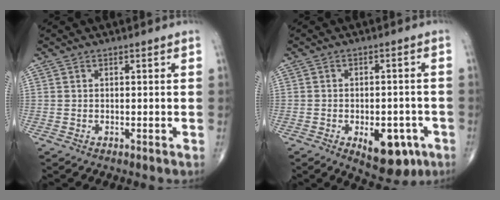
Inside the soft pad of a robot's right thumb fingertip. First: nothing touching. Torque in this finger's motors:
{"motor_torque": [2.56, 2.45, 0.56, -0.49, 0.16]}